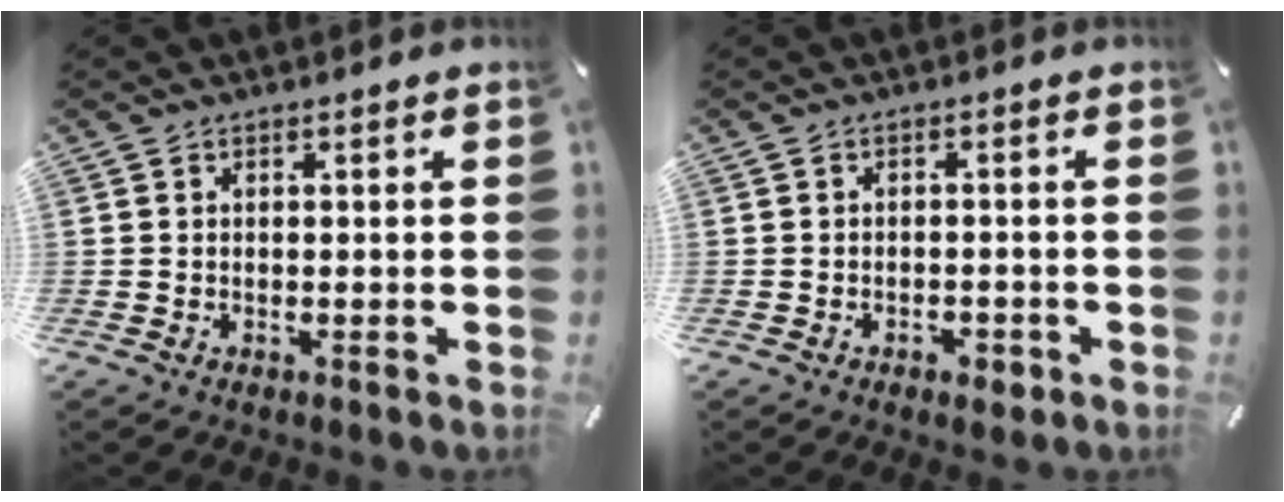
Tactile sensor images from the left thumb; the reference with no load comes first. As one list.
[{"total": 2.6, "force": [-1.5, 1.6, 1.3], "torque": [-0.022, 0.006, -0.028]}]